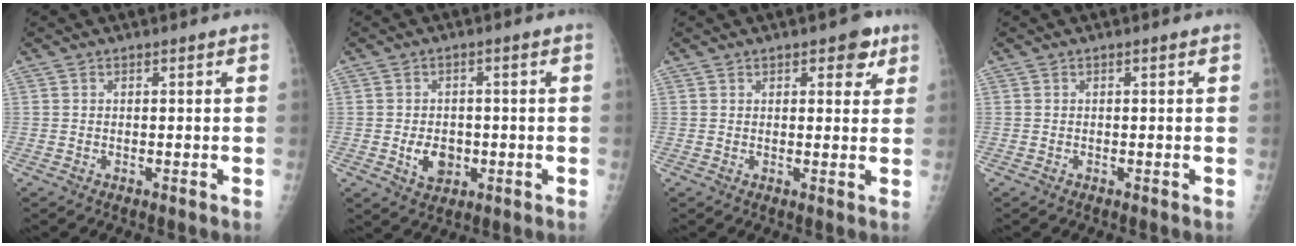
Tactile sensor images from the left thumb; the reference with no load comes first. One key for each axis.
{"total": 5.3, "fx": -1.2, "fy": 3.9, "fz": 3.3, "tx": -0.036, "ty": 0.002, "tz": -0.012}
{"total": 4.5, "fx": 2.4, "fy": 2.3, "fz": 2.9, "tx": -0.011, "ty": -0.007, "tz": 0.024}
{"total": 0.0}